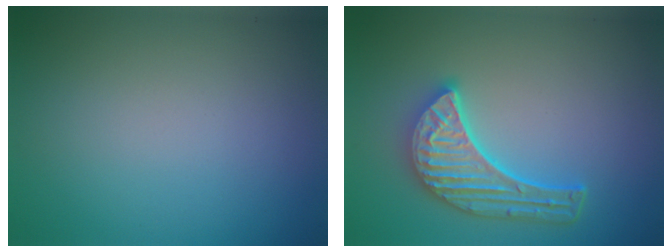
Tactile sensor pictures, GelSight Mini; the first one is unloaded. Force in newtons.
{"total": 5.5, "press": 4.5, "slide": 3.2}